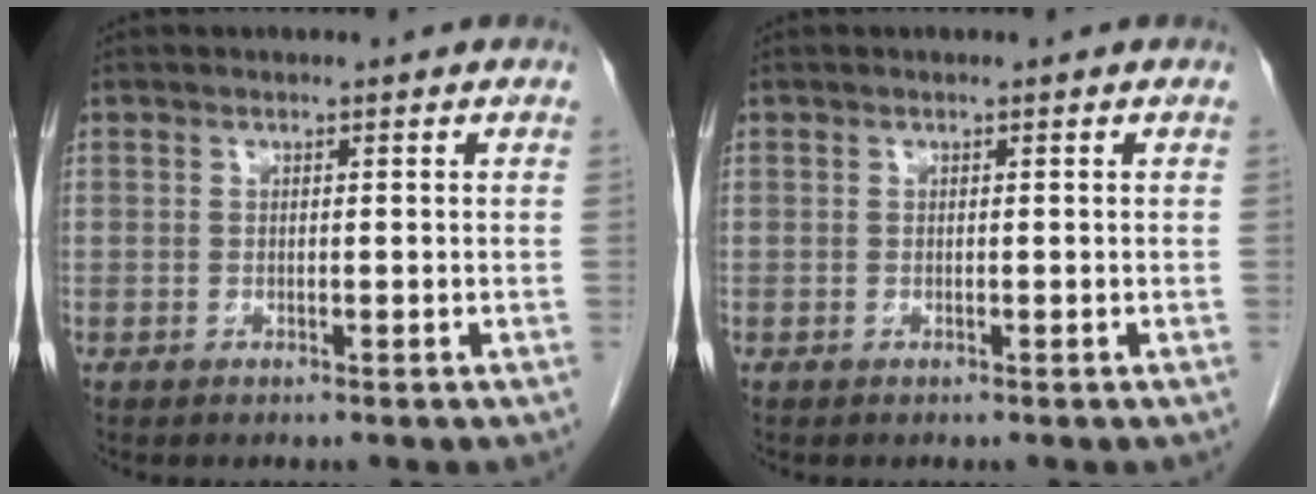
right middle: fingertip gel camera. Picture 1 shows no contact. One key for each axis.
{"total": 0.0}